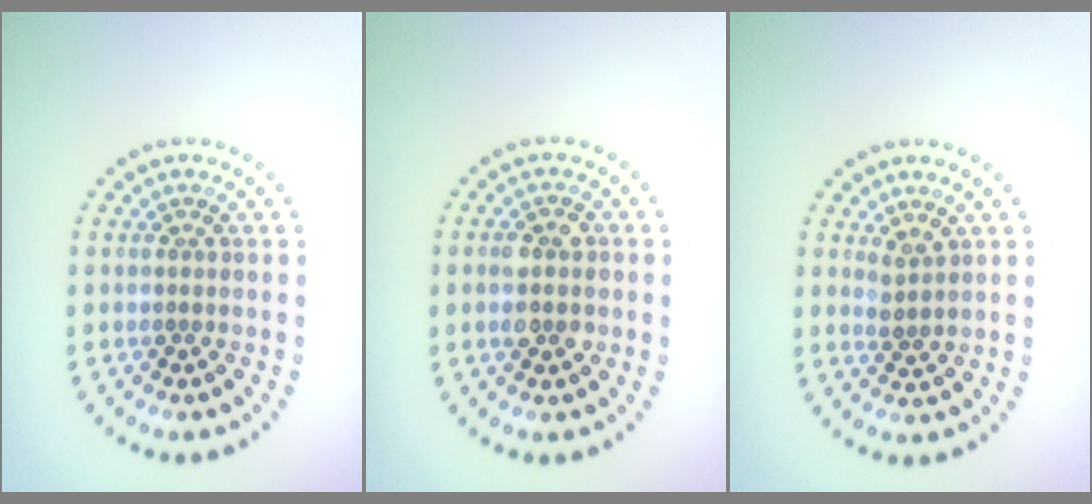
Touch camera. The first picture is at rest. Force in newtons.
{"total": 2.9, "press": 2.8, "slide": 0.3}
{"total": 1.5, "press": 1.1, "slide": 1.0}